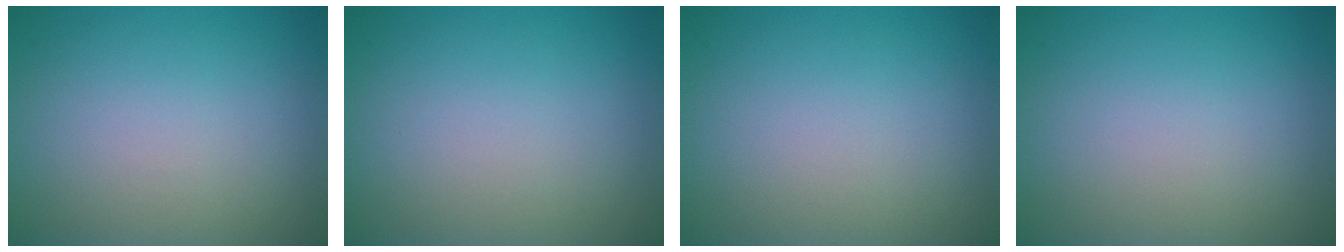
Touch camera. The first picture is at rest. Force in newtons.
{"total": 0.0}
{"total": 0.0}
{"total": 0.0}